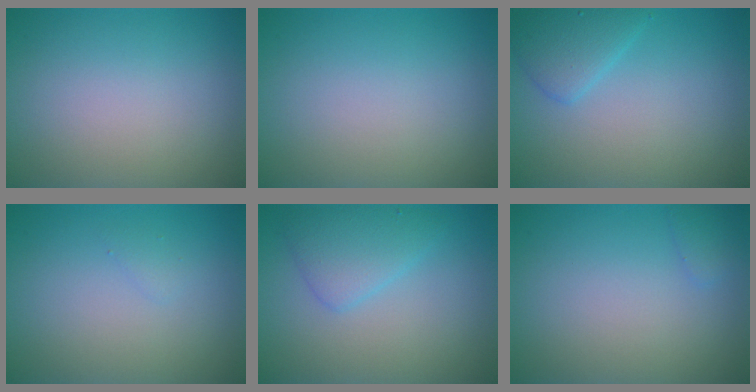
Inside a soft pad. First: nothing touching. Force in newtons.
{"total": 0.0}
{"total": 2.6, "press": 2.6, "slide": 0.2}
{"total": 0.5, "press": 0.5, "slide": 0.1}
{"total": 3.0, "press": 3.0, "slide": 0.1}
{"total": 0.8, "press": 0.8, "slide": 0.0}